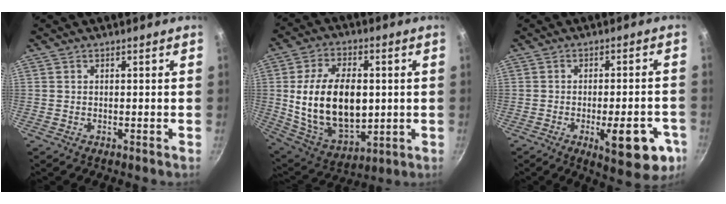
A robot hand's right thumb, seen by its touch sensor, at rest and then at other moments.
{"total": 20.7, "force": [0.7, 12.7, 16.3], "torque": [-0.274, -0.010, 0.028]}
{"total": 15.0, "force": [-4.5, 5.2, 13.3], "torque": [-0.144, -0.002, -0.051]}